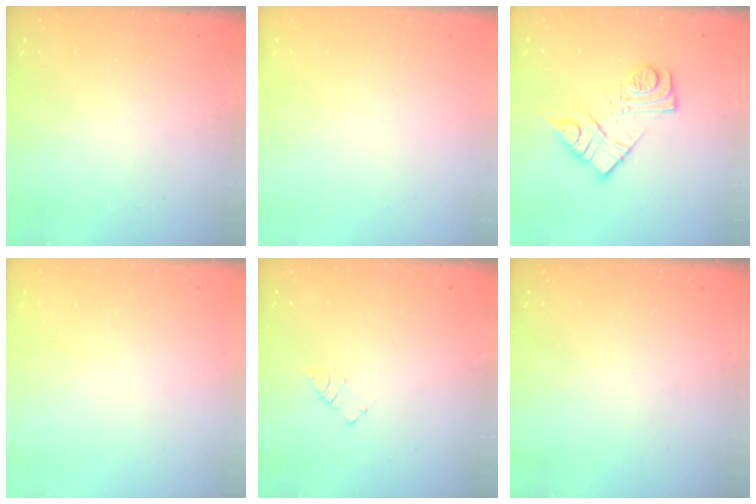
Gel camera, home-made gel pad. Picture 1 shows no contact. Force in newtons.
{"total": 1.5, "press": 1.5, "slide": 0.1}
{"total": 14.0, "press": 14.0, "slide": 0.9}
{"total": 1.5, "press": 1.5, "slide": 0.1}
{"total": 2.6, "press": 2.6, "slide": 0.3}
{"total": 0.0}